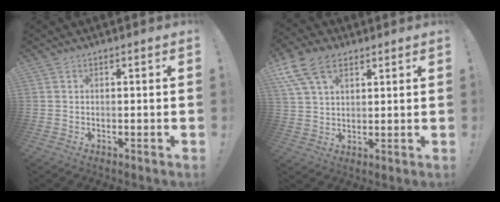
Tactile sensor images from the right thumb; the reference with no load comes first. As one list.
[{"total": 12.4, "force": [6.6, 7.7, 7.1], "torque": [-0.128, -0.018, 0.128]}]